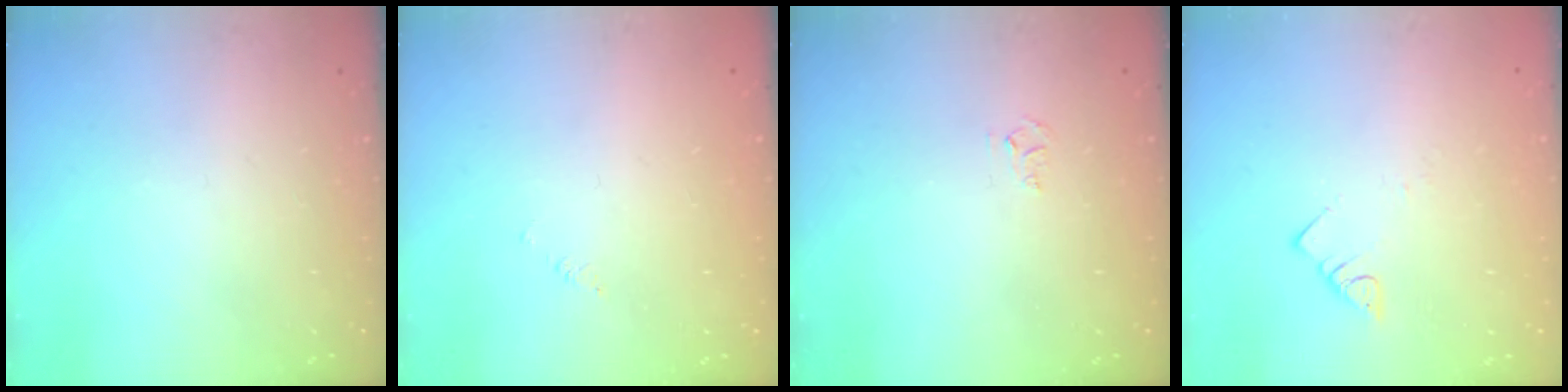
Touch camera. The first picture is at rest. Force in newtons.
{"total": 1.7, "press": 1.7, "slide": 0.3}
{"total": 3.8, "press": 3.8, "slide": 0.4}
{"total": 2.8, "press": 2.8, "slide": 0.2}